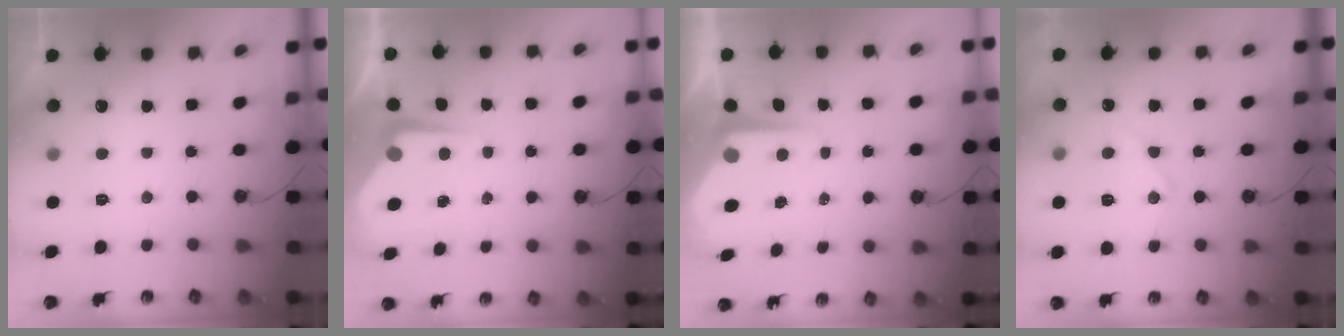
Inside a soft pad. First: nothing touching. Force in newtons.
{"total": 5.0, "press": 5.0, "slide": 0.4}
{"total": 8.2, "press": 8.2, "slide": 0.9}
{"total": 11.1, "press": 11.1, "slide": 0.9}